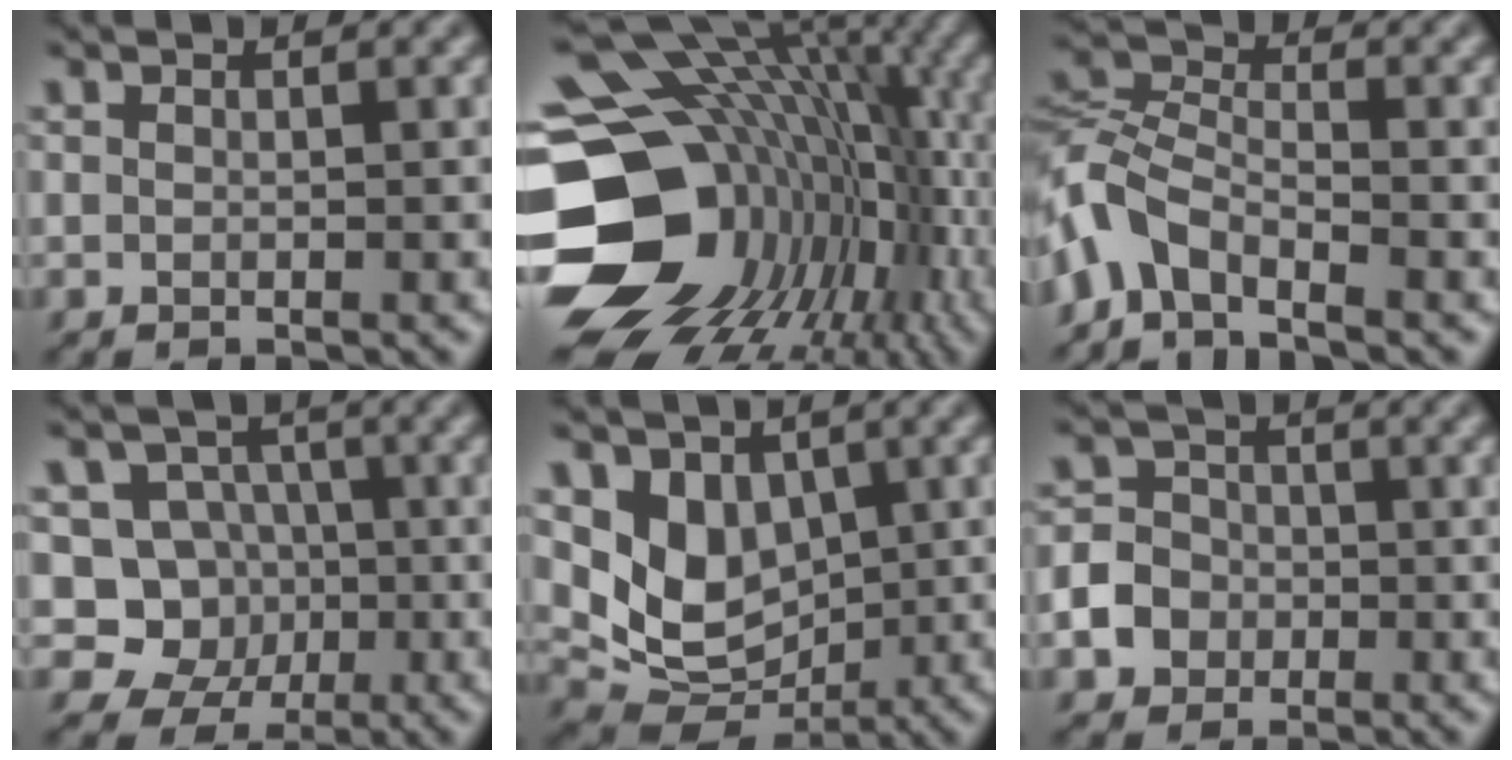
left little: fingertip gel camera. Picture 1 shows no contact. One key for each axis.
{"total": 21.1, "fx": -3.7, "fy": 16.9, "fz": 12.1, "tx": -0.200, "ty": -0.009, "tz": -0.064}
{"total": 5.2, "fx": -3.5, "fy": 2.3, "fz": 3.1, "tx": -0.064, "ty": 0.003, "tz": -0.087}
{"total": 6.1, "fx": -0.5, "fy": 5.7, "fz": 2.0, "tx": -0.012, "ty": 0.004, "tz": -0.039}
{"total": 6.1, "fx": 1.4, "fy": 4.6, "fz": 3.6, "tx": -0.067, "ty": -0.021, "tz": 0.027}
{"total": 4.8, "fx": -1.8, "fy": 4.2, "fz": 1.5, "tx": -0.017, "ty": -0.002, "tz": -0.050}